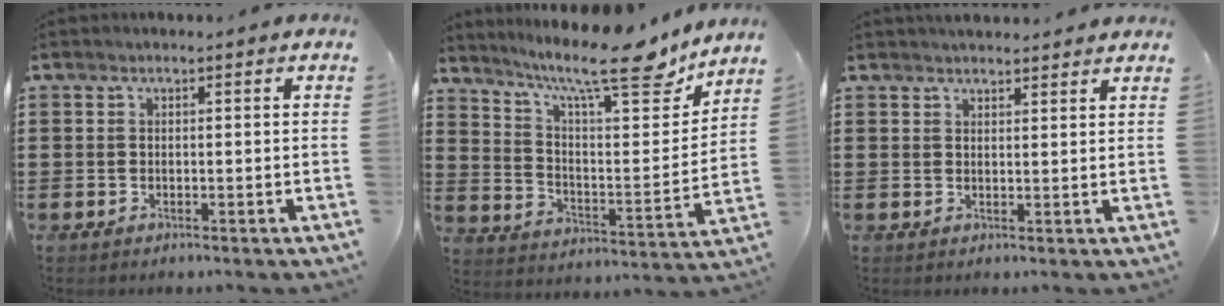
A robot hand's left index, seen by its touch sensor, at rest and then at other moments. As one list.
[{"total": 13.7, "force": [10.5, 2.3, 8.4], "torque": [-0.156, -0.062, 0.169]}, {"total": 2.1, "force": [2.1, 0.3, 0.2], "torque": [-0.007, 0.000, 0.041]}]